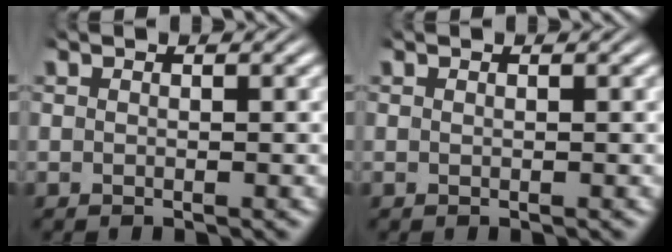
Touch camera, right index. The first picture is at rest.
{"total": 0.0}